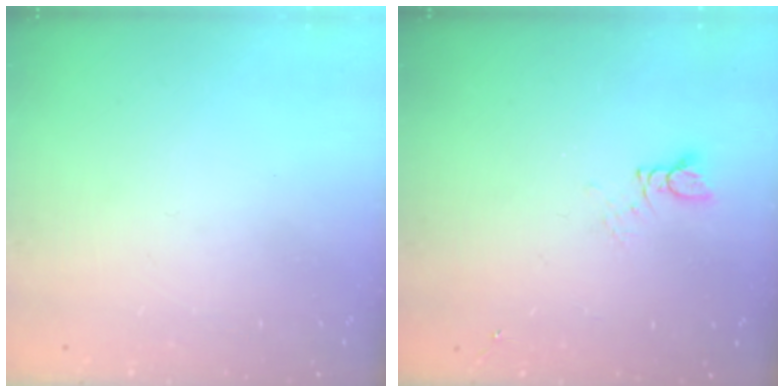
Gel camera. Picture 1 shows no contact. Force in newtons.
{"total": 2.4, "press": 2.4, "slide": 0.2}